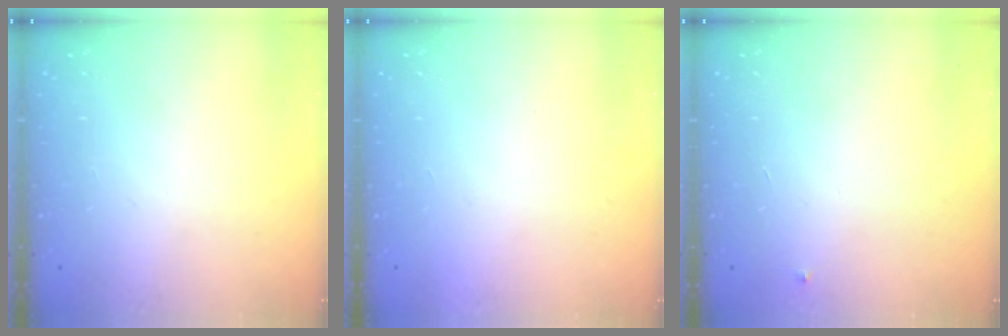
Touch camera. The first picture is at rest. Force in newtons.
{"total": 1.6, "press": 1.5, "slide": 0.1}
{"total": 3.0, "press": 2.9, "slide": 0.4}